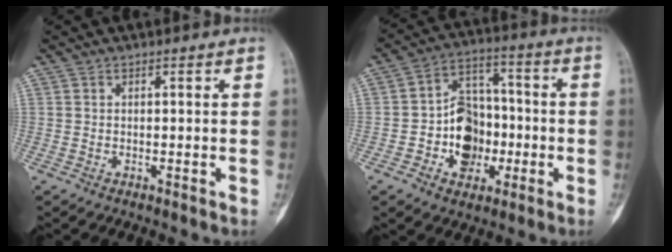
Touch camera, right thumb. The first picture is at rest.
{"total": 12.2, "force": [-2.9, 9.5, 7.2], "torque": [-0.070, 0.039, -0.051]}